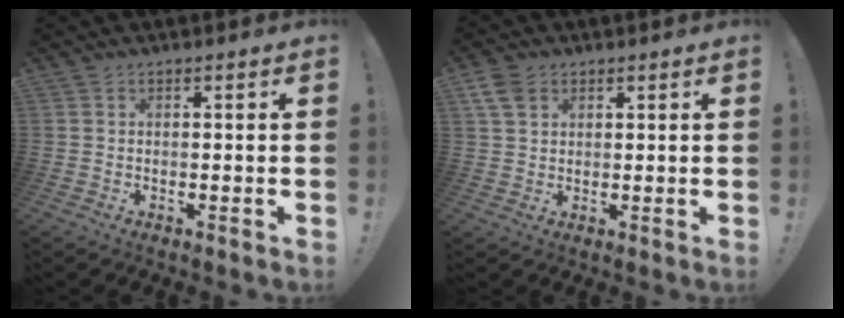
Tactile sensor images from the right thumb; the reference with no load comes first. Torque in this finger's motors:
{"motor_torque": [0.45, 0.61, 0.20, -0.09, -0.08]}